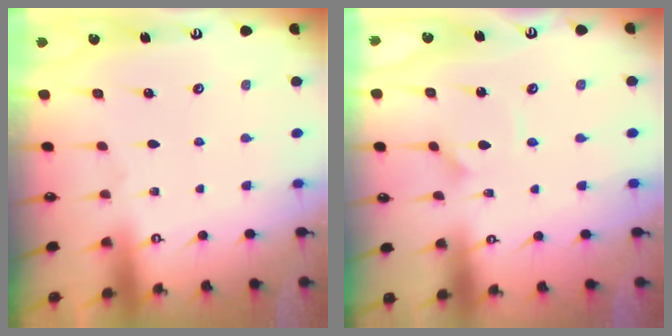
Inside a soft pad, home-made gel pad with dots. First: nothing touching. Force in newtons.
{"total": 2.9, "press": 2.9, "slide": 0.1}